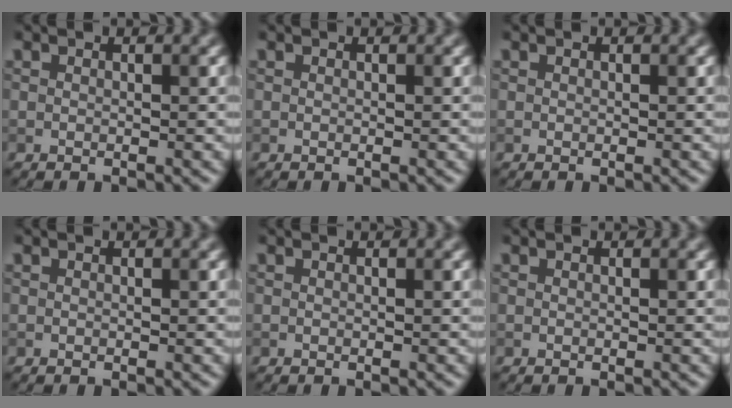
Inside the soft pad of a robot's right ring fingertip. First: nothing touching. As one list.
[{"total": 0.0}, {"total": 0.0}, {"total": 0.0}, {"total": 0.0}, {"total": 0.0}]